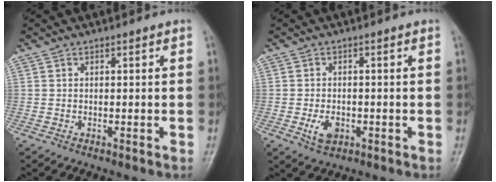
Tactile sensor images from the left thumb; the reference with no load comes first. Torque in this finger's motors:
{"motor_torque": [0.64, 0.66, 0.46, 0.09, 0.01]}